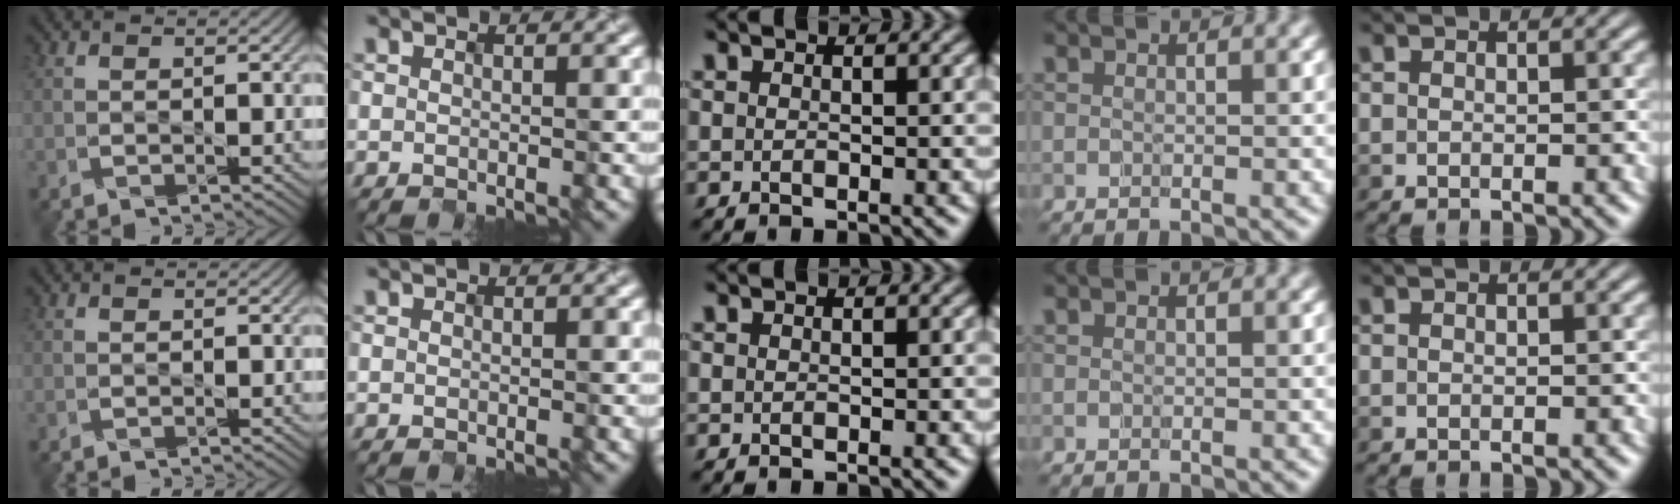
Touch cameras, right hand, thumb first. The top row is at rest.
{}